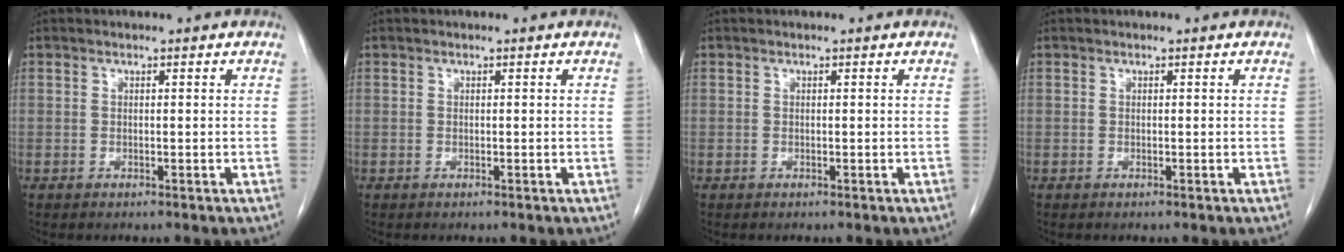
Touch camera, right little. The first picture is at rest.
{"total": 0.0}
{"total": 0.0}
{"total": 0.0}